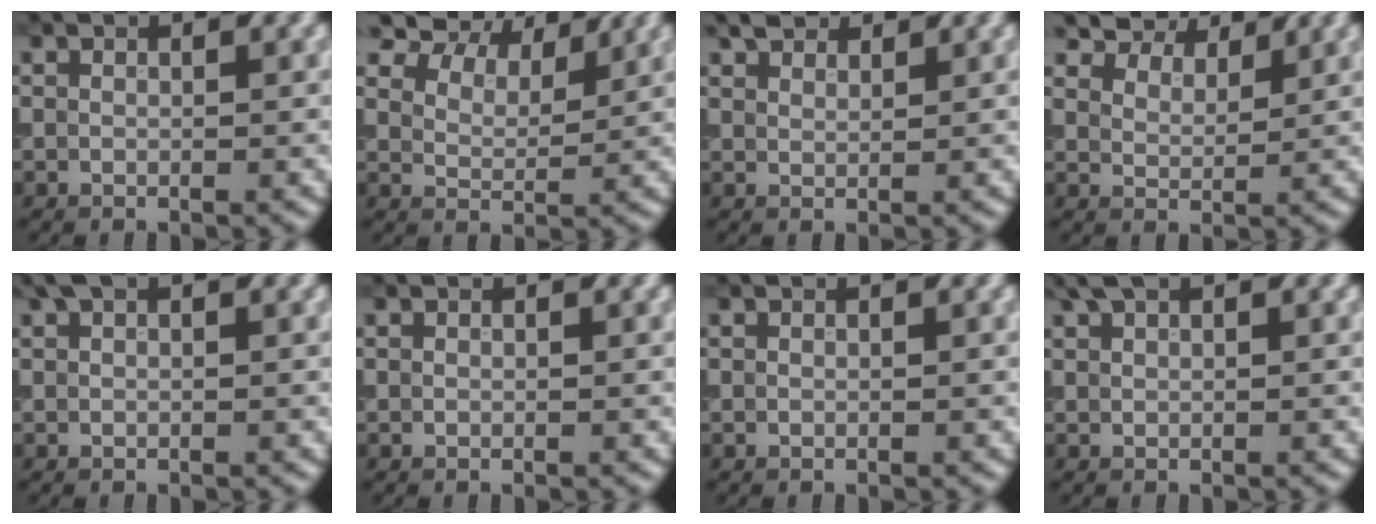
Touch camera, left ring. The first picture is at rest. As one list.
[{"total": 9.4, "force": [7.2, 4.1, 4.4], "torque": [-0.093, 0.007, 0.137]}, {"total": 2.3, "force": [1.9, 1.0, 0.9], "torque": [-0.025, 0.005, 0.043]}, {"total": 6.1, "force": [5.2, 2.3, 2.3], "torque": [-0.054, -0.012, 0.109]}, {"total": 1.5, "force": [0.9, 0.8, 0.9], "torque": [-0.015, 0.009, 0.014]}, {"total": 0.0}, {"total": 0.0}, {"total": 2.4, "force": [1.6, 1.1, 1.4], "torque": [-0.032, 0.012, 0.031]}]